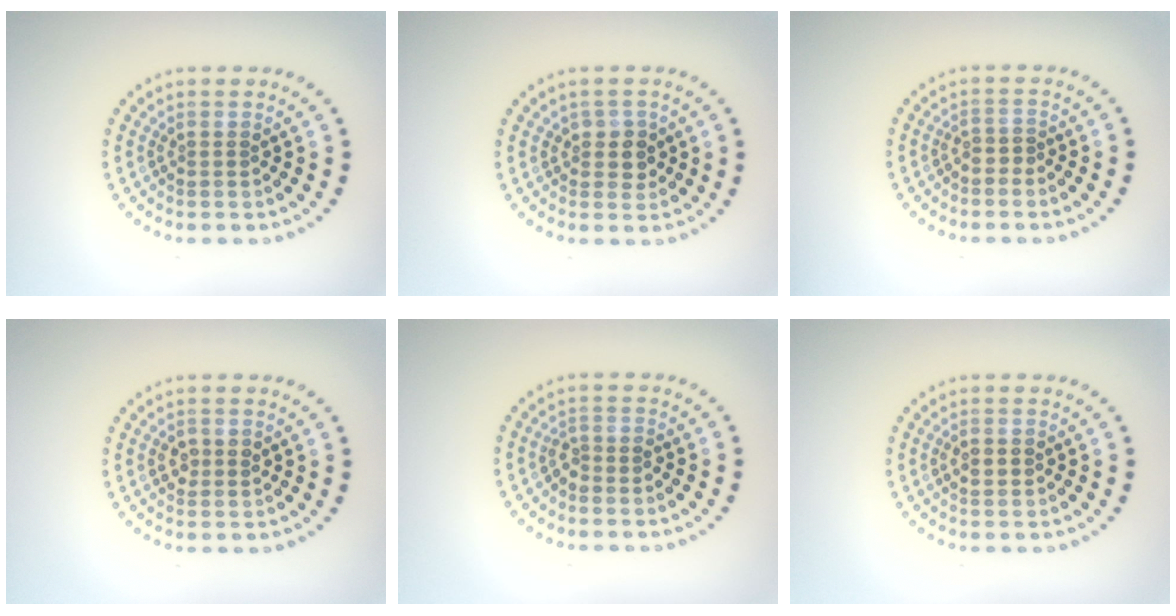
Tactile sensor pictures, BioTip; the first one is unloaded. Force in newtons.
{"total": 2.0, "press": 1.8, "slide": 0.7}
{"total": 0.8, "press": 0.5, "slide": 0.6}
{"total": 1.6, "press": 1.5, "slide": 0.1}
{"total": 1.3, "press": 1.0, "slide": 0.8}
{"total": 1.8, "press": 1.8, "slide": 0.1}